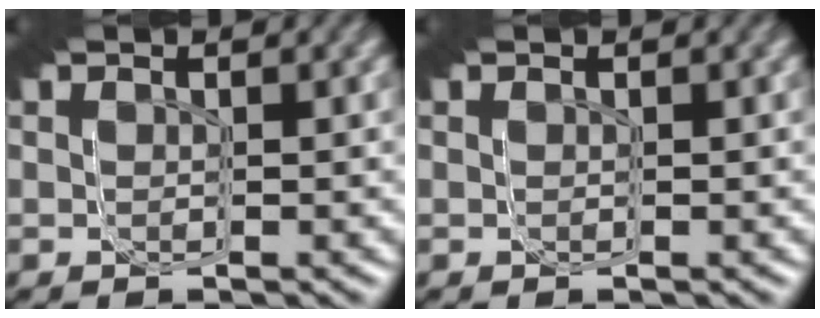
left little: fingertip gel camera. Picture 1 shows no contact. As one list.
[{"total": 0.0}]